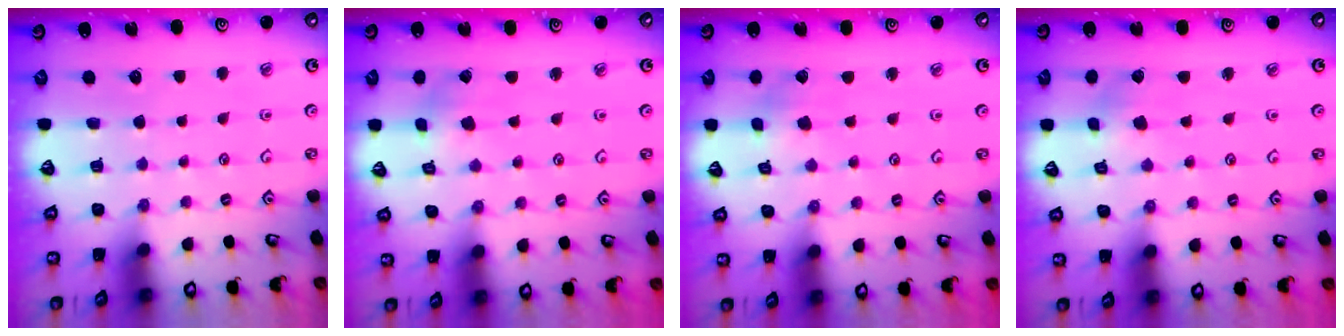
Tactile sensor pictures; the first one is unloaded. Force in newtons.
{"total": 2.7, "press": 2.6, "slide": 0.3}
{"total": 2.6, "press": 2.6, "slide": 0.4}
{"total": 2.4, "press": 2.3, "slide": 0.6}